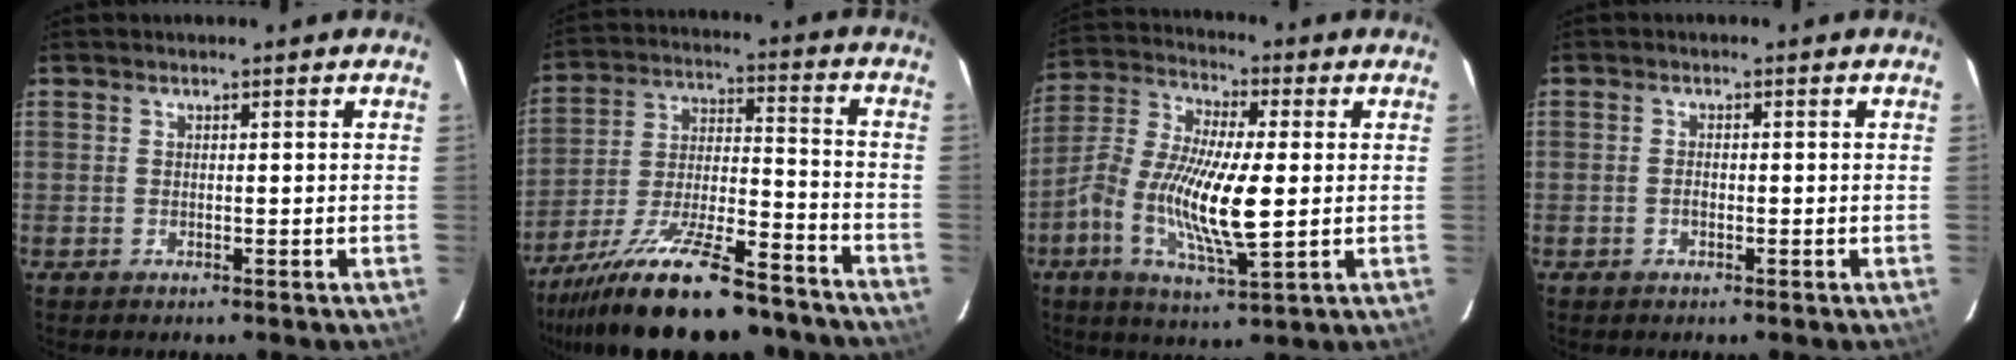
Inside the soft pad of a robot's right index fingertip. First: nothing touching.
{"total": 23.9, "force": [-18.9, 6.3, 13.2], "torque": [-0.242, -0.032, -0.286]}
{"total": 14.8, "force": [-2.0, 4.2, 14.1], "torque": [-0.286, -0.003, -0.045]}
{"total": 1.3, "force": [-0.5, 0.7, 0.9], "torque": [-0.020, 0.003, -0.009]}